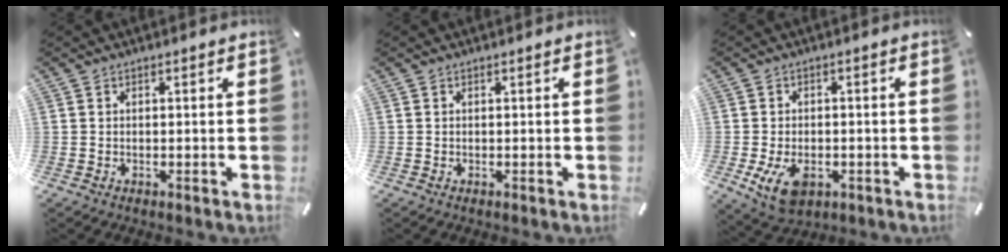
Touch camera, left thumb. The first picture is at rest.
{"total": 0.0}
{"total": 7.4, "force": [-2.6, 4.9, 4.9], "torque": [-0.101, 0.003, -0.046]}